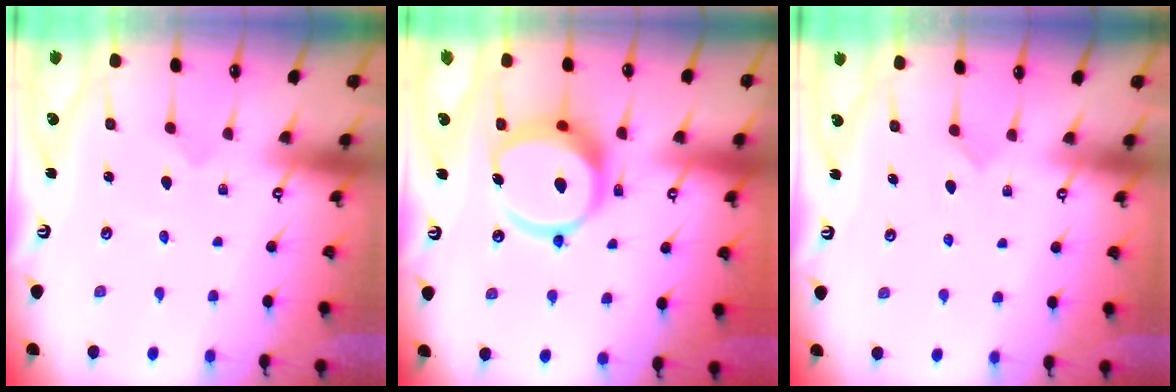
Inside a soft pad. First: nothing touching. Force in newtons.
{"total": 16.6, "press": 16.5, "slide": 1.9}
{"total": 2.8, "press": 2.7, "slide": 0.2}